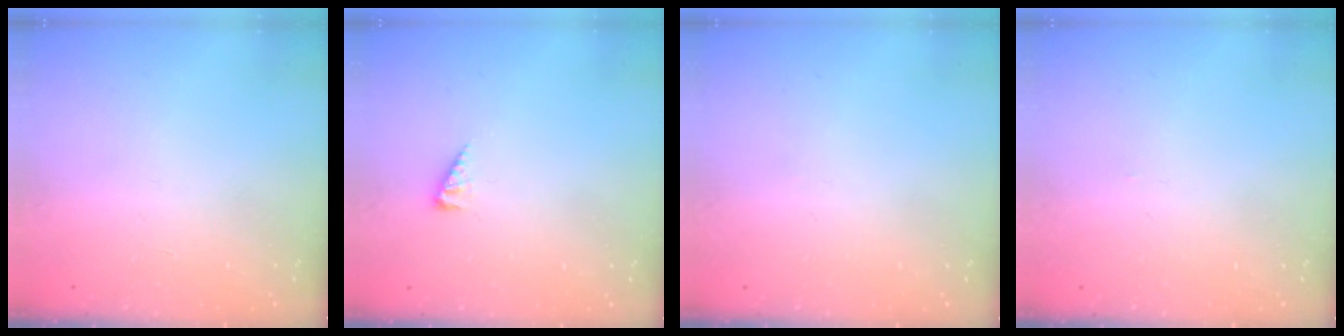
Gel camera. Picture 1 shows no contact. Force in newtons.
{"total": 3.0, "press": 2.9, "slide": 0.4}
{"total": 0.0}
{"total": 0.0}